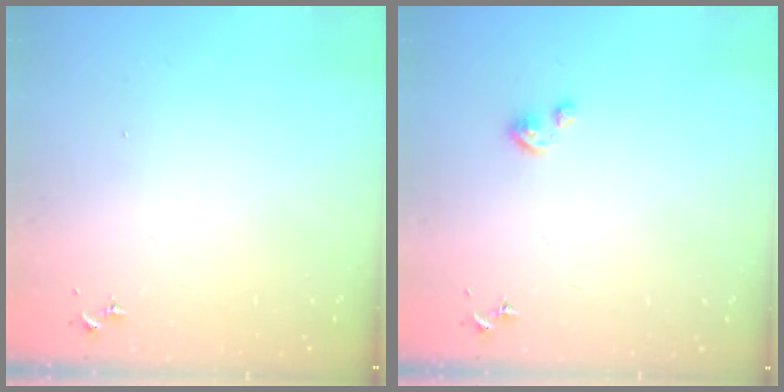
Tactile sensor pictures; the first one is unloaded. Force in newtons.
{"total": 2.4, "press": 2.4, "slide": 0.2}